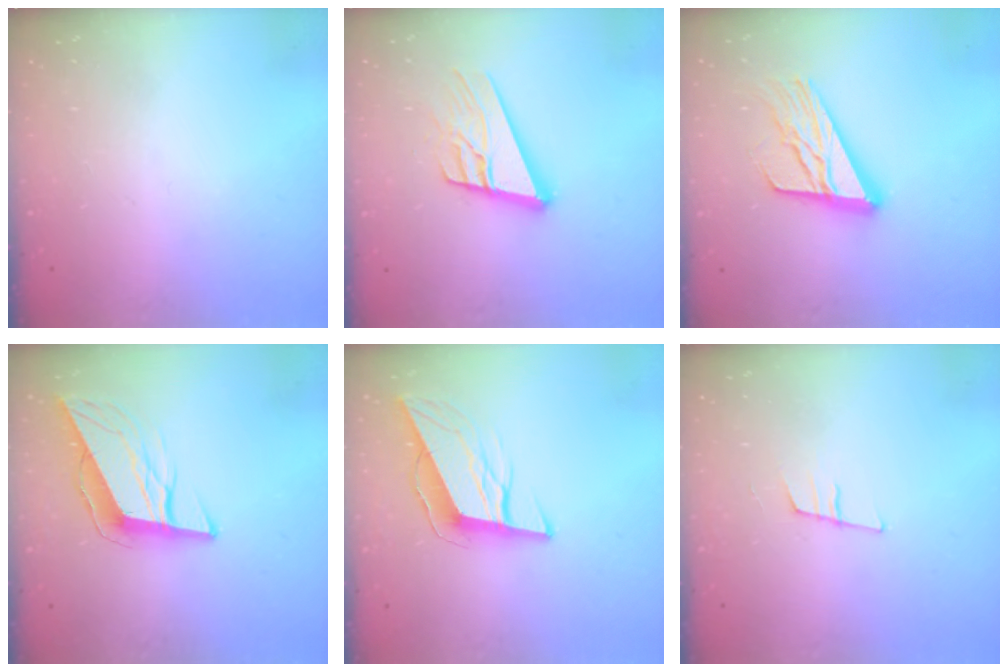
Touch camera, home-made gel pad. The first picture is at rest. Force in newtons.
{"total": 14.1, "press": 13.9, "slide": 2.4}
{"total": 16.5, "press": 16.5, "slide": 1.6}
{"total": 10.5, "press": 10.2, "slide": 2.4}
{"total": 10.7, "press": 10.2, "slide": 3.3}
{"total": 7.6, "press": 7.0, "slide": 3.0}